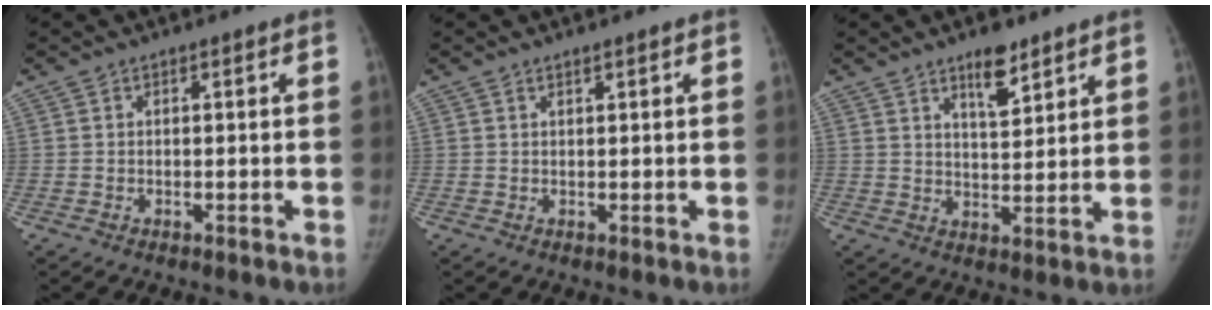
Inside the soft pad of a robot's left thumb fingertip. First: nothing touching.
{"total": 0.7, "force": [0.6, 0.1, 0.3], "torque": [-0.005, -0.004, 0.011]}
{"total": 6.7, "force": [4.6, 2.4, 4.2], "torque": [-0.048, -0.033, 0.075]}